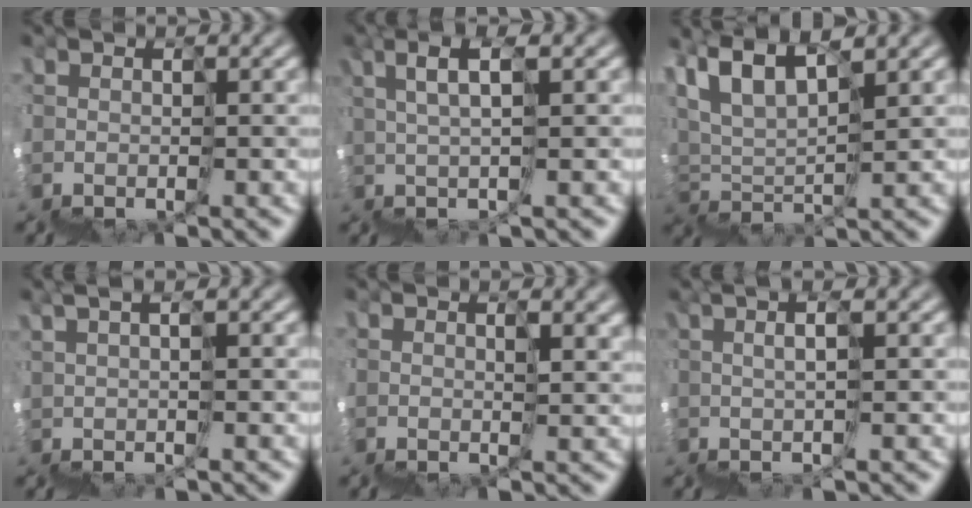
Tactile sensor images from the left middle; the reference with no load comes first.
{"total": 3.9, "force": [3.0, -2.5, 0.0], "torque": [-0.001, 0.041, 0.050]}
{"total": 5.8, "force": [5.5, -1.8, -0.6], "torque": [-0.011, 0.048, 0.097]}
{"total": 3.7, "force": [2.2, -2.6, -1.5], "torque": [0.022, 0.026, 0.042]}
{"total": 2.8, "force": [2.6, 1.0, 0.8], "torque": [-0.011, 0.009, 0.050]}
{"total": 2.9, "force": [2.1, -2.0, -0.1], "torque": [0.037, 0.034, 0.044]}